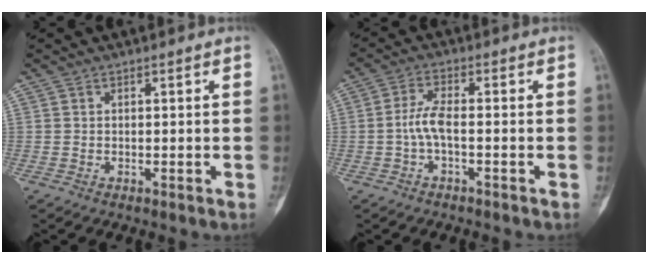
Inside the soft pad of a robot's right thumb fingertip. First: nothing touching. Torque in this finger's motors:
{"motor_torque": [0.04, 0.04, 0.21, -0.21, 0.01]}